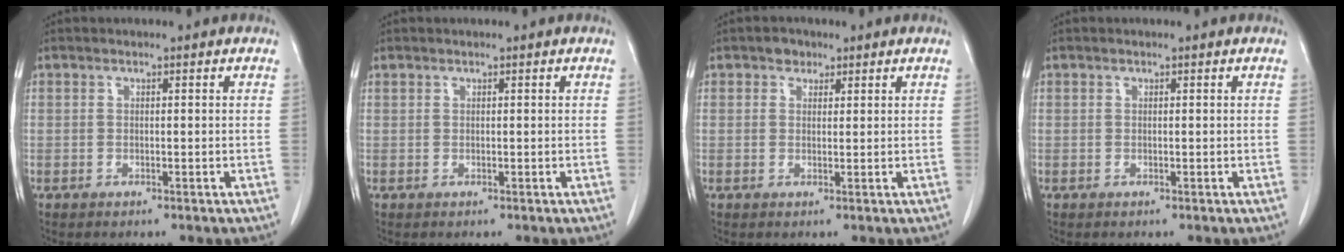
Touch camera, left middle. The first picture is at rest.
{"total": 0.0}
{"total": 1.9, "force": [1.1, 1.4, 0.5], "torque": [-0.007, 0.002, 0.015]}
{"total": 0.0}